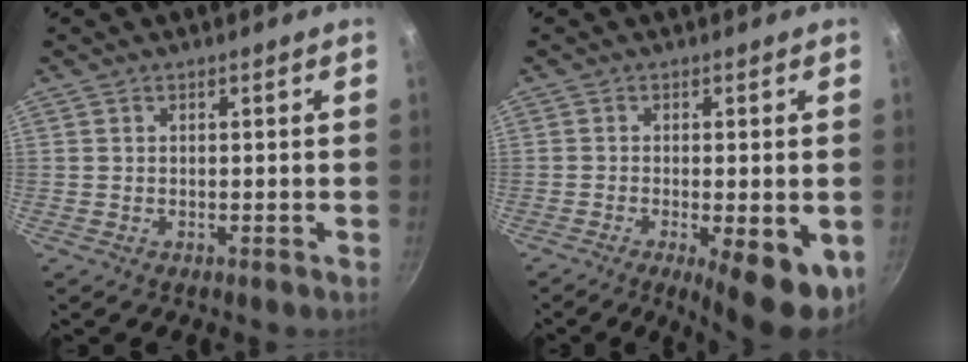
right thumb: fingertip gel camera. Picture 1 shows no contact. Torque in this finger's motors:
{"motor_torque": [-0.26, 0.68, 0.14, -0.16, 0.28]}